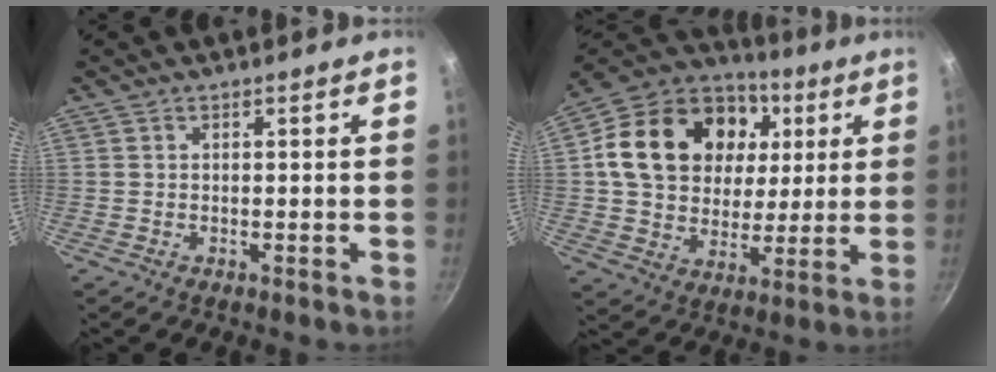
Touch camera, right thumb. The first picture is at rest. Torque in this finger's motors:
{"motor_torque": [1.26, 3.74, 0.81, -0.06, 0.16]}